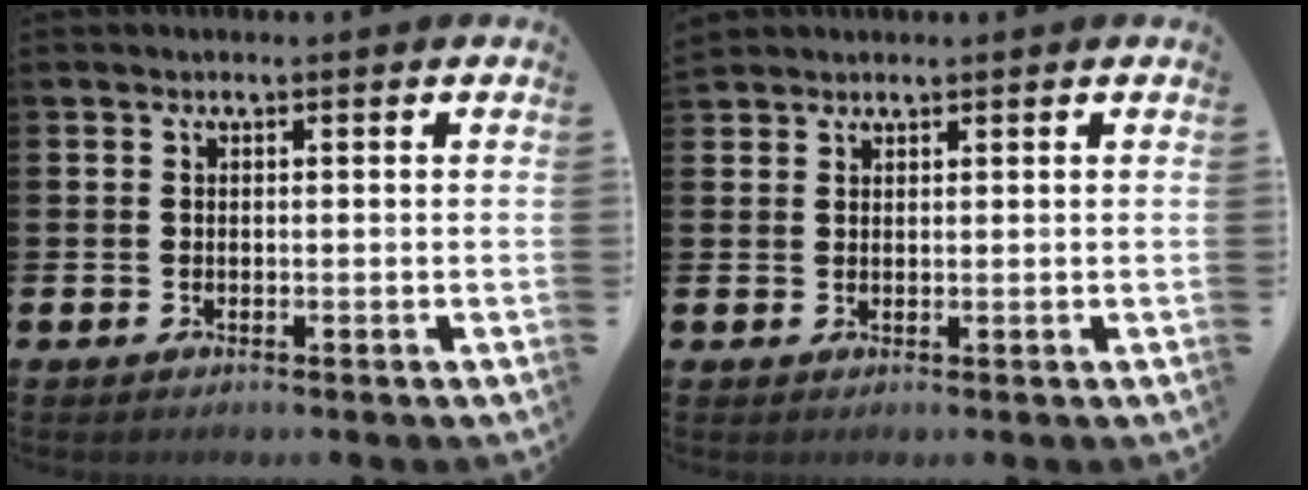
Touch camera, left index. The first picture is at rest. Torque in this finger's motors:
{"motor_torque": [0.31, -0.36, 1.03, 0.21]}